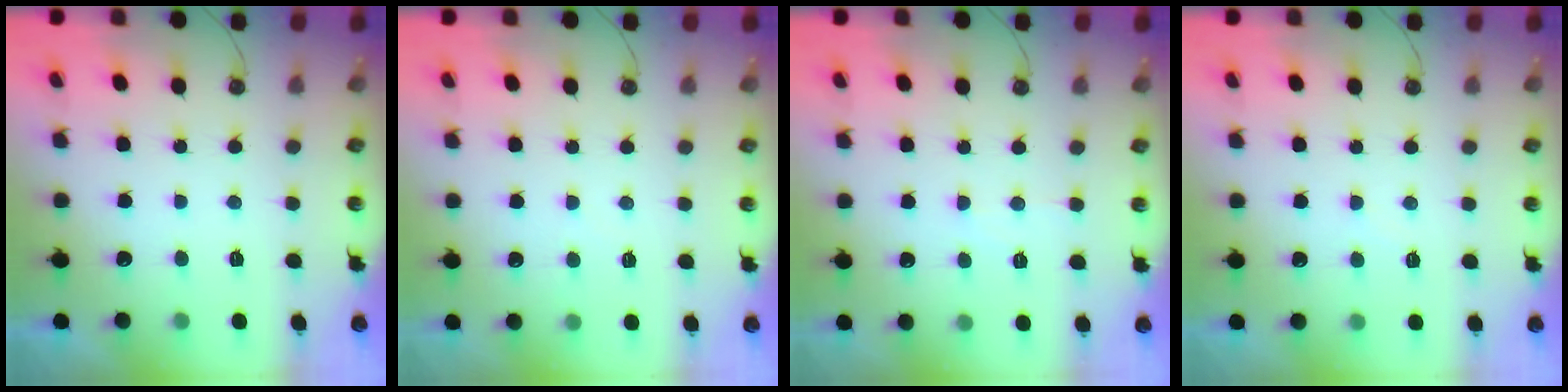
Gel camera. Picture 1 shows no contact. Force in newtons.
{"total": 4.0, "press": 4.0, "slide": 0.6}
{"total": 6.1, "press": 6.1, "slide": 0.8}
{"total": 4.6, "press": 4.6, "slide": 0.6}